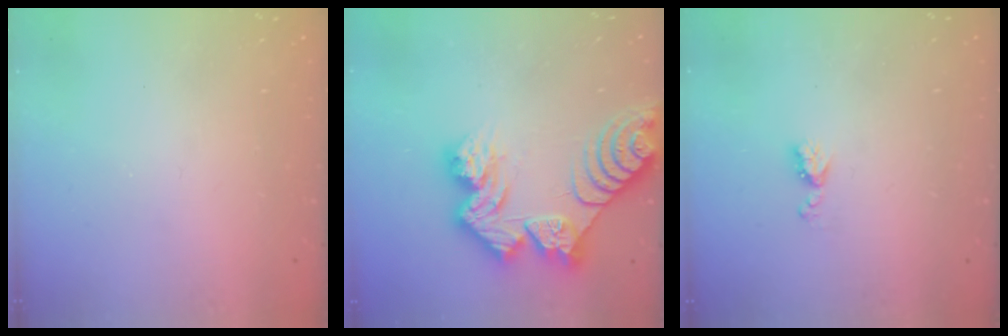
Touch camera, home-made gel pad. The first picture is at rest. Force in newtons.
{"total": 15.1, "press": 15.0, "slide": 1.4}
{"total": 4.5, "press": 4.5, "slide": 0.5}